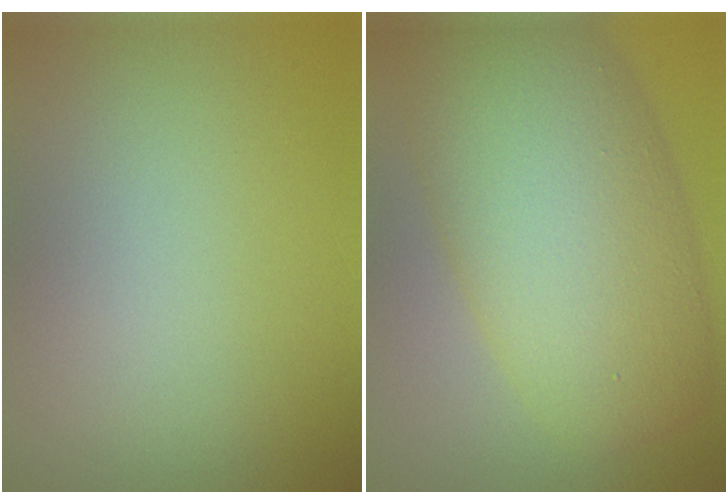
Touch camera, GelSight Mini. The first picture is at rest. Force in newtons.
{"total": 12.0, "press": 12.0, "slide": 0.4}